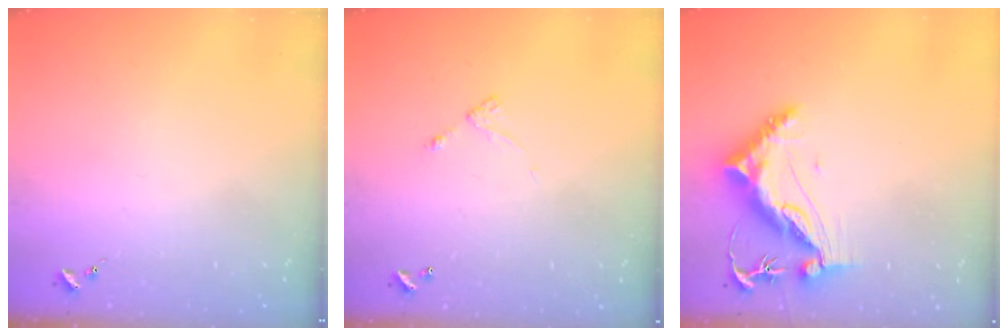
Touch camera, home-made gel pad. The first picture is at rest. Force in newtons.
{"total": 4.0, "press": 4.0, "slide": 0.3}
{"total": 9.9, "press": 9.8, "slide": 1.1}